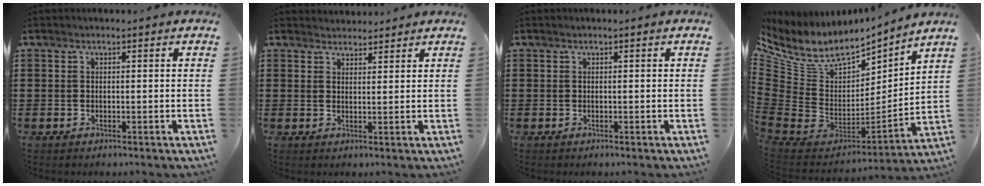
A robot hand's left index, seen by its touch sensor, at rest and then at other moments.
{"total": 2.1, "force": [2.1, 0.5, -0.2], "torque": [-0.003, 0.000, 0.041]}
{"total": 0.0}
{"total": 8.3, "force": [5.9, 4.4, 4.0], "torque": [-0.117, -0.048, 0.105]}